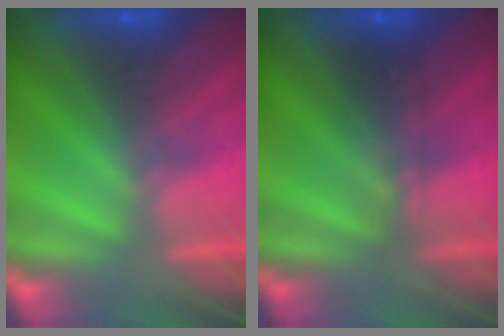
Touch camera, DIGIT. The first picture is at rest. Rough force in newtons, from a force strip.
{"total": 2.3}